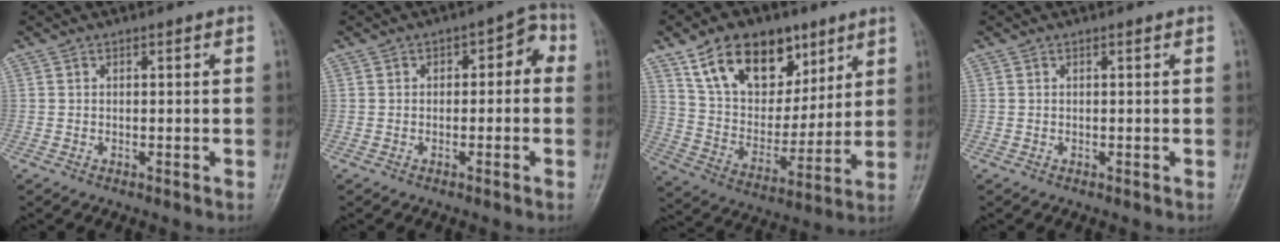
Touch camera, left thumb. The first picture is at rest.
{"total": 4.7, "force": [-0.3, 3.2, 3.5], "torque": [-0.015, 0.027, -0.016]}
{"total": 18.7, "force": [10.5, 11.9, 10.0], "torque": [-0.116, -0.038, 0.190]}
{"total": 0.0}